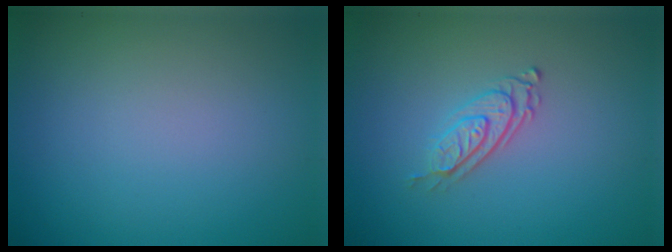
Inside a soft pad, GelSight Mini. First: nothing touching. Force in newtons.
{"total": 2.8, "press": 2.0, "slide": 2.0}